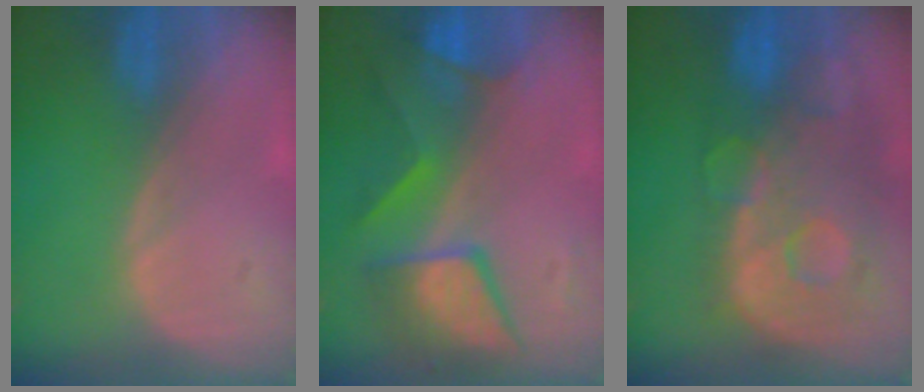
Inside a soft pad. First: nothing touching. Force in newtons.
{"total": 8.3, "press": 8.3, "slide": 0.4}
{"total": 13.3, "press": 10.7, "slide": 8.0}